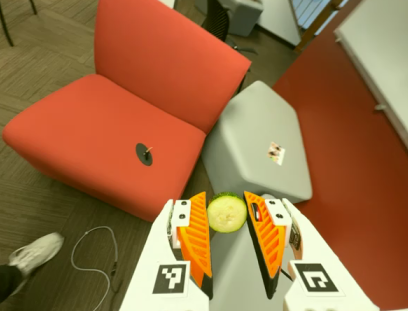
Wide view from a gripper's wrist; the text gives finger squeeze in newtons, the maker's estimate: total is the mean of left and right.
{"total": 7.8, "left": 8.3, "right": 7.2}